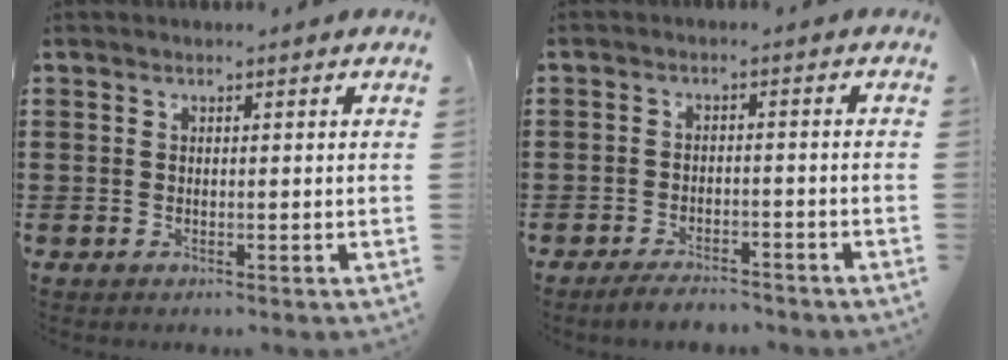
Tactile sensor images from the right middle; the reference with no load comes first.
{"total": 3.2, "force": [-3.1, 0.6, 0.5], "torque": [-0.011, 0.004, -0.064]}